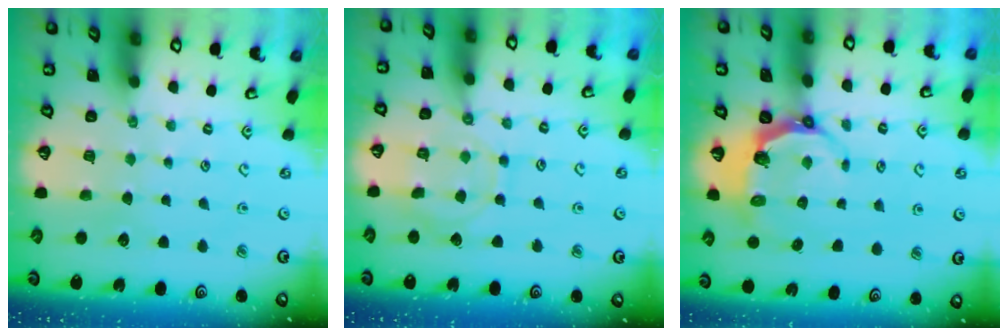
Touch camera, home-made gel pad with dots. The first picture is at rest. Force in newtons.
{"total": 9.2, "press": 9.2, "slide": 0.8}
{"total": 4.7, "press": 3.4, "slide": 3.2}